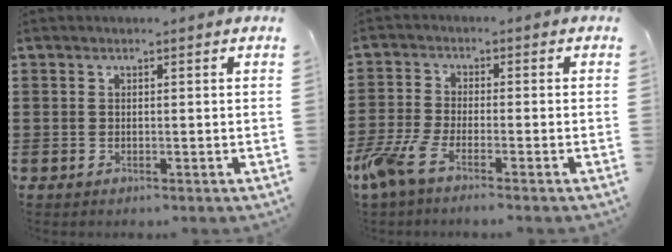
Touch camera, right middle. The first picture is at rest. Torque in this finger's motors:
{"motor_torque": [1.79, -0.35, 0.59, 0.21]}